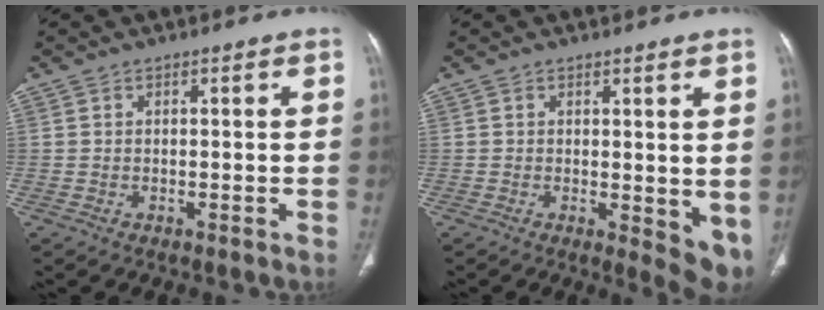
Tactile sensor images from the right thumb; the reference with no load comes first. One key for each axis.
{"total": 6.5, "fx": 0.3, "fy": 2.7, "fz": 5.8, "tx": -0.066, "ty": -0.018, "tz": 0.008}